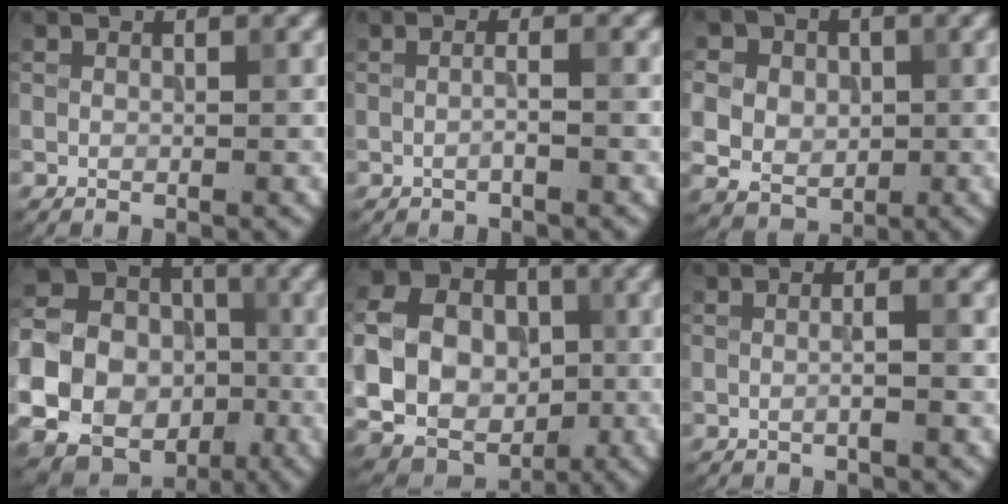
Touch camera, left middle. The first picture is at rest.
{"total": 1.2, "force": [-0.3, 0.2, 1.2], "torque": [-0.017, 0.001, -0.011]}
{"total": 9.2, "force": [2.1, 7.9, 4.4], "torque": [-0.097, 0.028, 0.021]}
{"total": 20.5, "force": [-5.2, 18.7, 6.7], "torque": [-0.196, -0.016, -0.118]}
{"total": 11.1, "force": [-0.6, 9.3, 6.0], "torque": [-0.117, -0.005, -0.017]}
{"total": 1.5, "force": [-0.2, 0.2, 1.5], "torque": [-0.021, 0.000, -0.007]}